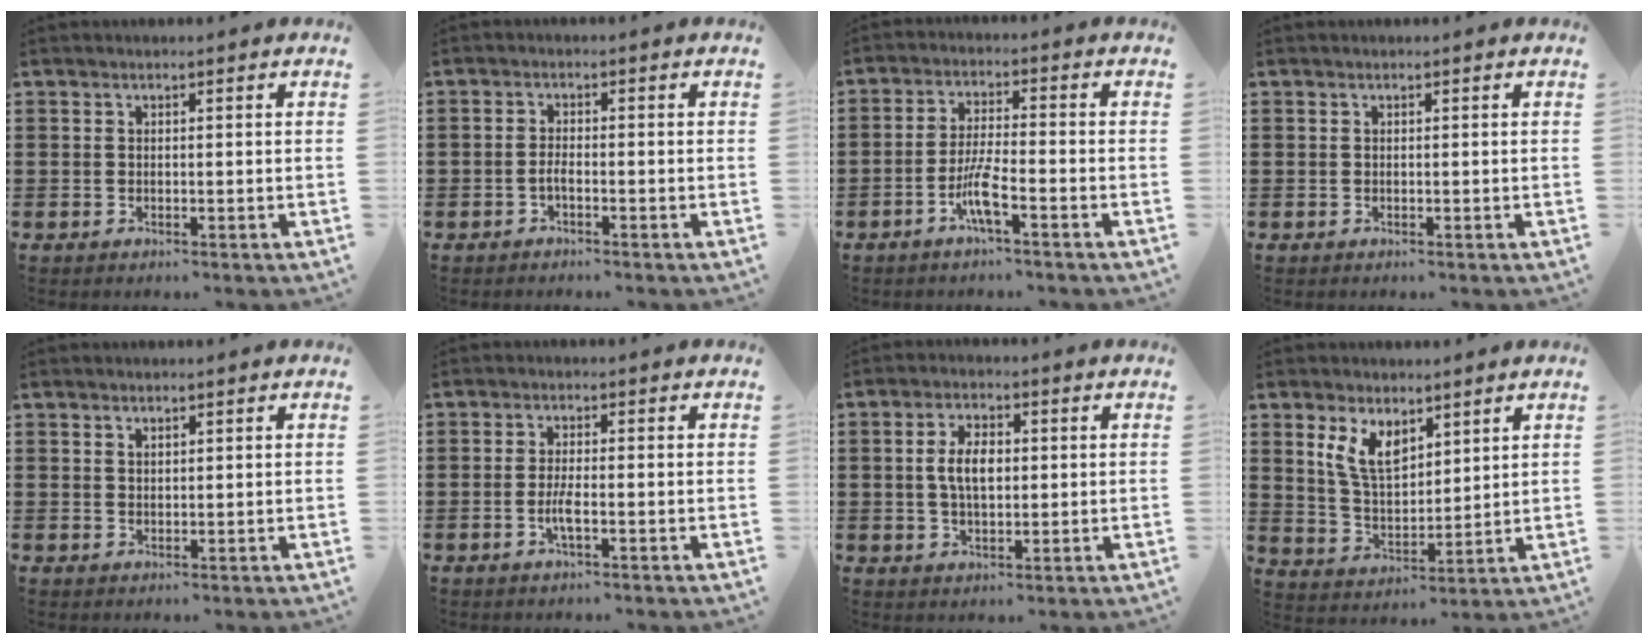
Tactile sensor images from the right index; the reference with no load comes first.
{"total": 1.3, "force": [-0.8, 0.4, 1.0], "torque": [-0.020, -0.002, -0.015]}
{"total": 5.5, "force": [-2.8, 0.4, 4.7], "torque": [-0.112, -0.016, -0.059]}
{"total": 0.0}
{"total": 1.1, "force": [0.9, 0.5, 0.3], "torque": [-0.007, 0.003, 0.018]}
{"total": 2.8, "force": [-0.9, 0.4, 2.6], "torque": [-0.059, -0.006, -0.021]}
{"total": 5.4, "force": [0.4, 2.7, 4.6], "torque": [-0.092, 0.005, 0.000]}
{"total": 7.3, "force": [4.3, 3.8, 4.5], "torque": [-0.104, -0.002, 0.080]}